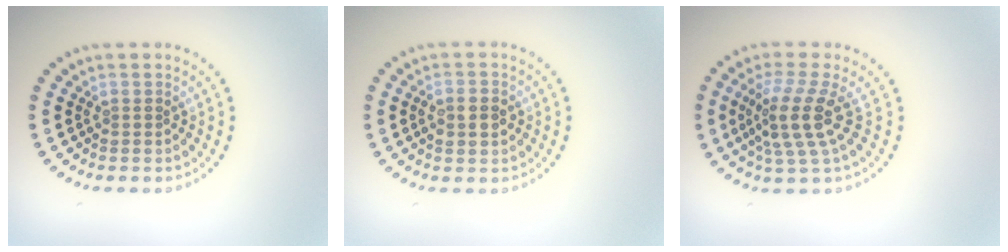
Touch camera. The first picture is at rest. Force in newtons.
{"total": 2.9, "press": 2.9, "slide": 0.2}
{"total": 4.1, "press": 3.1, "slide": 2.7}